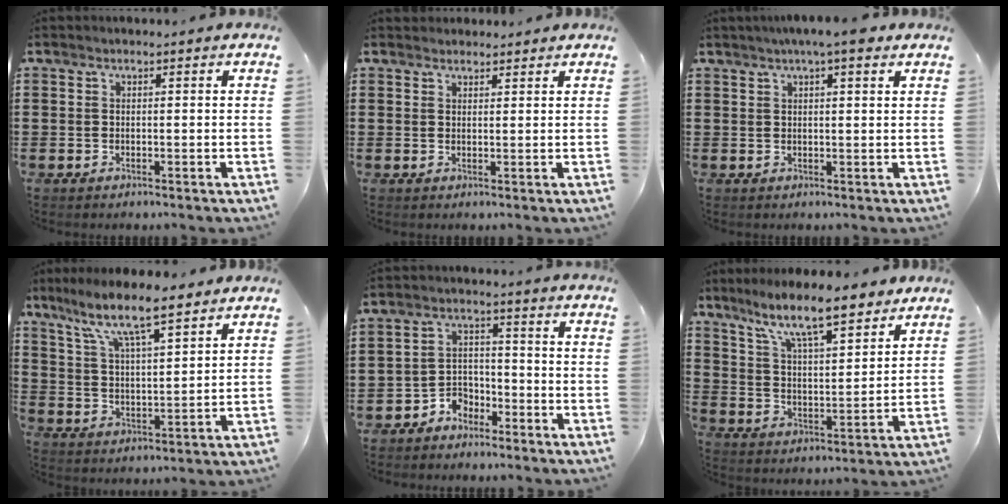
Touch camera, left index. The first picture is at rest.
{"total": 1.7, "force": [1.6, 0.5, 0.0], "torque": [-0.005, 0.002, 0.032]}
{"total": 3.9, "force": [2.6, 0.5, 2.9], "torque": [-0.054, 0.004, 0.043]}
{"total": 8.2, "force": [6.6, 1.2, 4.7], "torque": [-0.117, -0.029, 0.111]}
{"total": 4.0, "force": [-3.6, 1.7, 0.4], "torque": [-0.016, 0.010, -0.075]}
{"total": 9.8, "force": [8.0, 1.6, 5.4], "torque": [-0.123, -0.033, 0.137]}